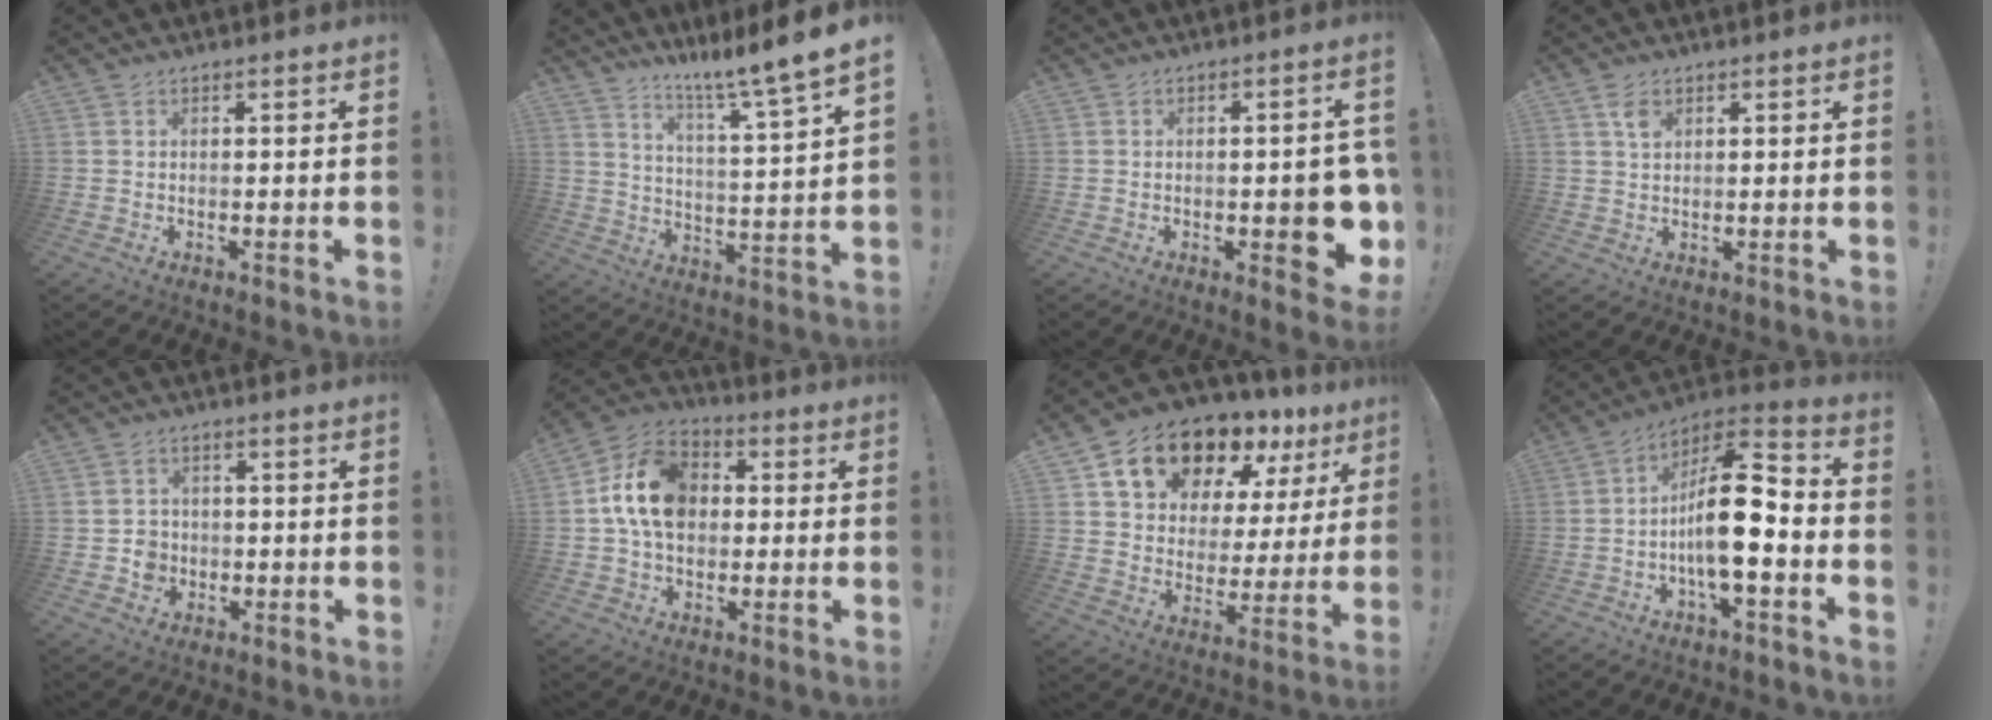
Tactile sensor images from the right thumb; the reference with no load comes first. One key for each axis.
{"total": 10.2, "fx": 7.9, "fy": -1.7, "fz": 6.2, "tx": -0.104, "ty": -0.075, "tz": 0.118}
{"total": 9.4, "fx": -2.1, "fy": 3.4, "fz": 8.5, "tx": -0.089, "ty": -0.001, "tz": -0.027}
{"total": 3.6, "fx": 1.9, "fy": 2.1, "fz": 2.3, "tx": -0.040, "ty": 0.000, "tz": 0.034}
{"total": 5.3, "fx": -1.1, "fy": 4.8, "fz": 1.9, "tx": -0.027, "ty": 0.006, "tz": -0.017}
{"total": 15.8, "fx": 2.2, "fy": 12.0, "fz": 10.0, "tx": -0.158, "ty": 0.013, "tz": 0.049}
{"total": 16.8, "fx": 12.5, "fy": 8.6, "fz": 7.1, "tx": -0.106, "ty": -0.091, "tz": 0.230}
{"total": 17.7, "fx": -2.8, "fy": 6.4, "fz": 16.2, "tx": -0.280, "ty": 0.015, "tz": -0.047}